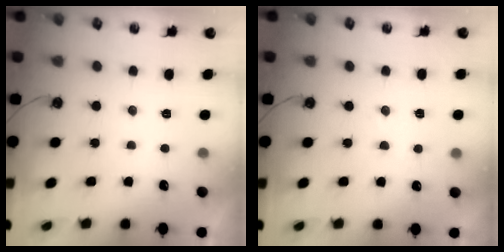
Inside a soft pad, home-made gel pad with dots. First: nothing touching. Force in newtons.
{"total": 3.5, "press": 3.4, "slide": 0.5}